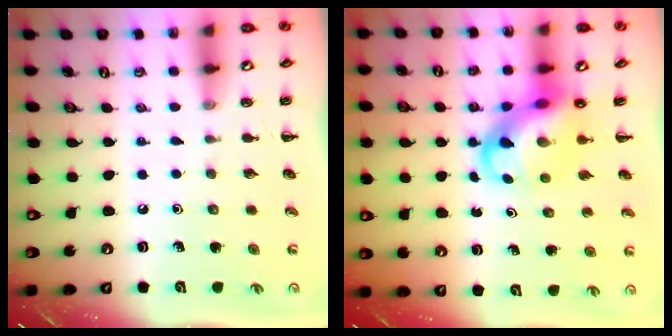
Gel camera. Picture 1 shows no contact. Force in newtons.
{"total": 8.8, "press": 8.4, "slide": 2.4}